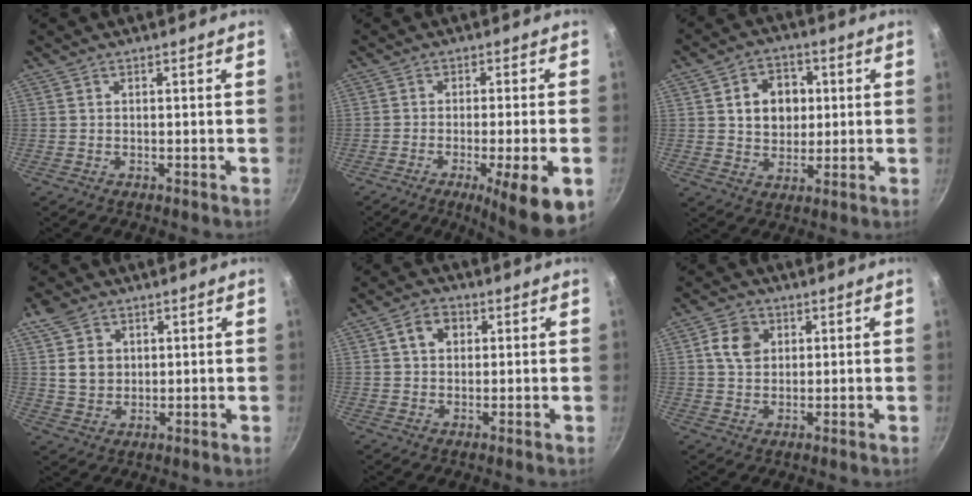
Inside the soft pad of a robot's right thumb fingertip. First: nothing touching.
{"total": 11.7, "force": [-4.6, 1.7, 10.7], "torque": [-0.150, 0.008, -0.063]}
{"total": 9.7, "force": [1.7, 7.8, 5.6], "torque": [-0.056, 0.003, 0.026]}
{"total": 7.4, "force": [2.2, 5.9, 3.8], "torque": [-0.043, -0.009, 0.040]}
{"total": 5.3, "force": [1.6, 4.1, 3.0], "torque": [-0.032, 0.006, 0.021]}
{"total": 6.1, "force": [1.8, 4.9, 3.3], "torque": [-0.038, 0.004, 0.029]}